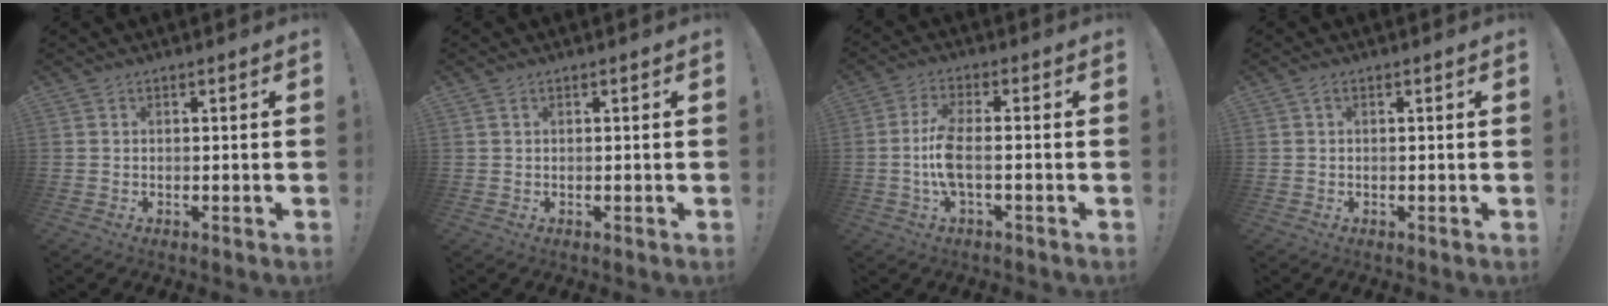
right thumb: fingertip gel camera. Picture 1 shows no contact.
{"total": 0.7, "force": [0.4, 0.4, 0.3], "torque": [-0.011, 0.003, 0.009]}
{"total": 8.6, "force": [-1.4, 1.9, 8.3], "torque": [-0.175, -0.015, -0.027]}
{"total": 0.8, "force": [0.2, 0.2, 0.8], "torque": [-0.014, 0.002, 0.001]}